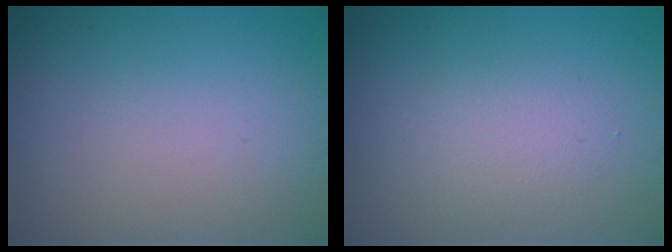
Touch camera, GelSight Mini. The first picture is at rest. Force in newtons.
{"total": 1.8, "press": 1.8, "slide": 0.0}